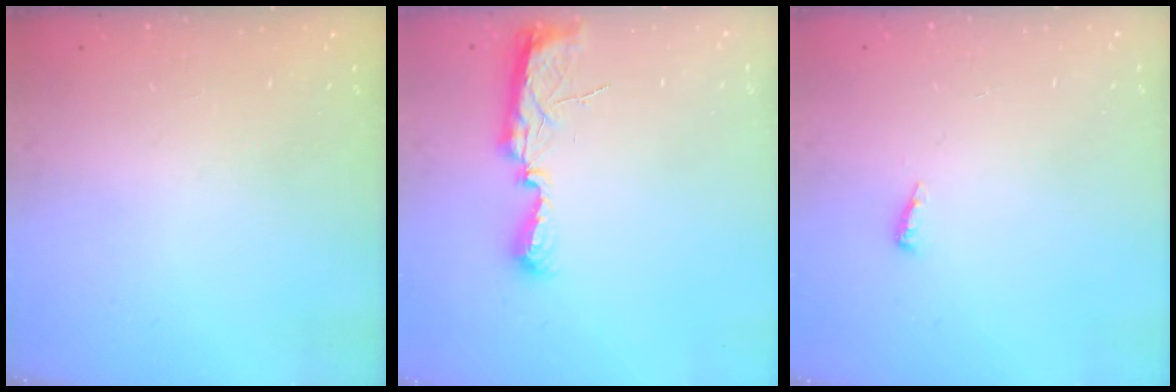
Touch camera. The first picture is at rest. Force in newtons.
{"total": 7.9, "press": 7.8, "slide": 0.8}
{"total": 5.0, "press": 4.9, "slide": 0.9}